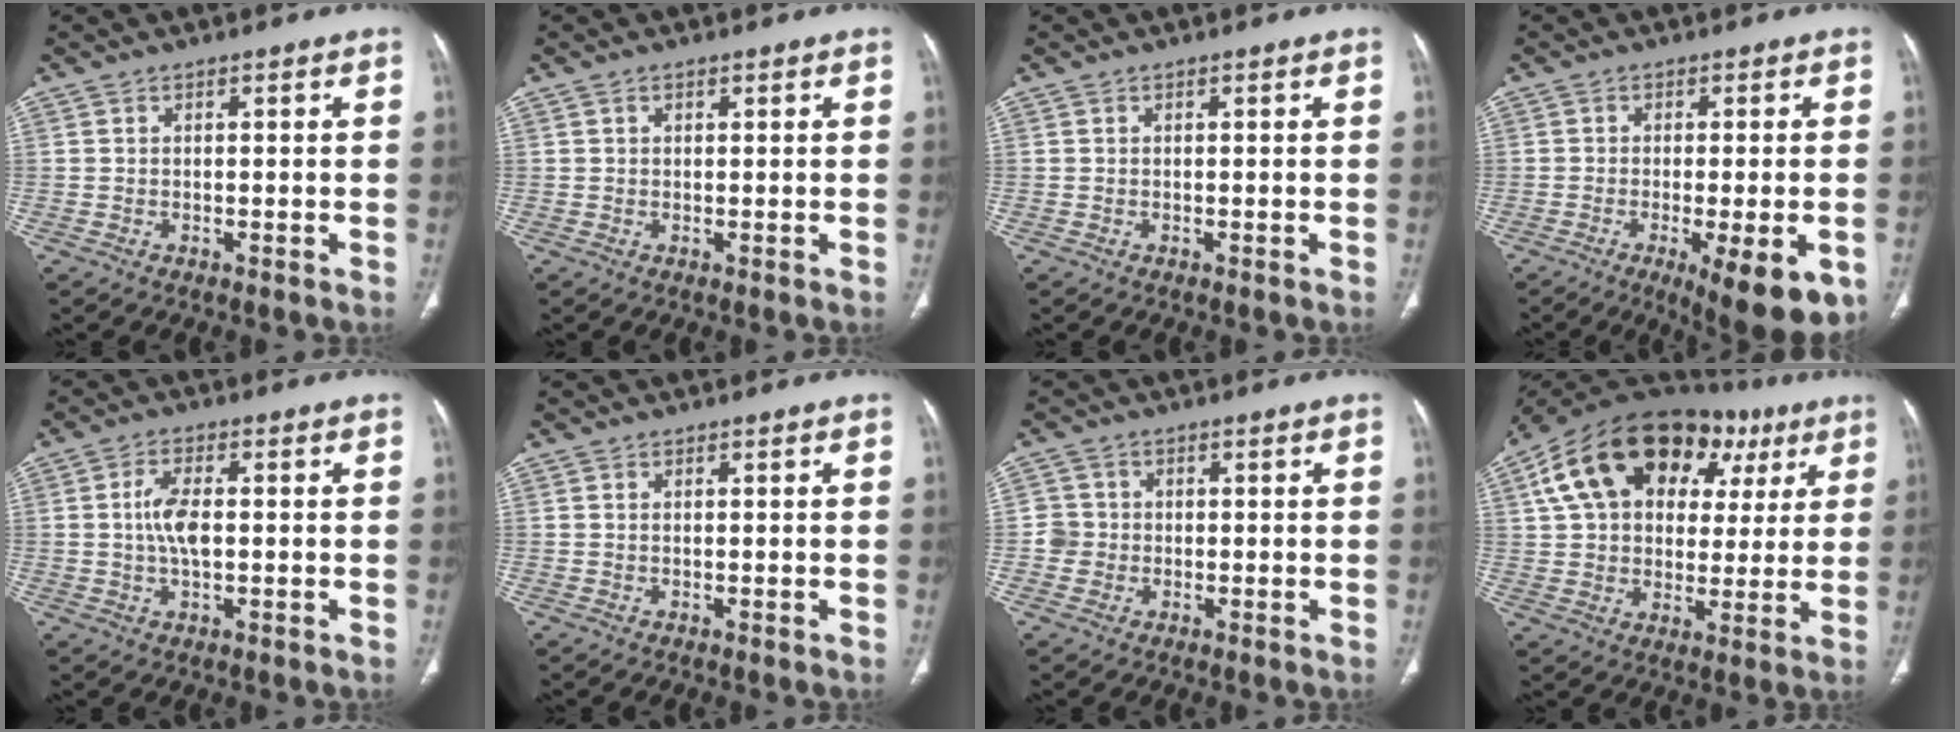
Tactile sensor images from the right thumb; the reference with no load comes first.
{"total": 0.8, "force": [0.4, 0.5, 0.4], "torque": [-0.004, -0.001, 0.007]}
{"total": 0.0}
{"total": 12.7, "force": [-5.5, 3.9, 10.8], "torque": [-0.121, -0.007, -0.067]}
{"total": 5.7, "force": [0.1, 2.6, 5.1], "torque": [-0.106, 0.005, 0.000]}
{"total": 0.0}
{"total": 3.1, "force": [-0.5, 3.1, 0.3], "torque": [0.018, 0.010, -0.014]}
{"total": 25.6, "force": [9.9, 16.5, 16.8], "torque": [-0.256, 0.041, 0.158]}